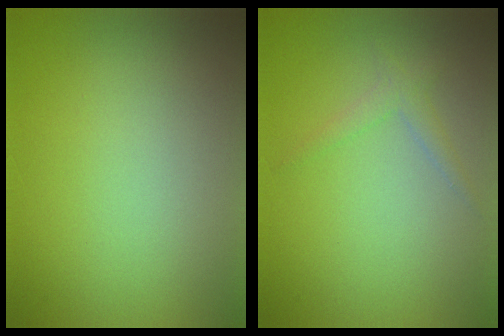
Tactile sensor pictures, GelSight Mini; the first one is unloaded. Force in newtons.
{"total": 1.3, "press": 1.3, "slide": 0.1}